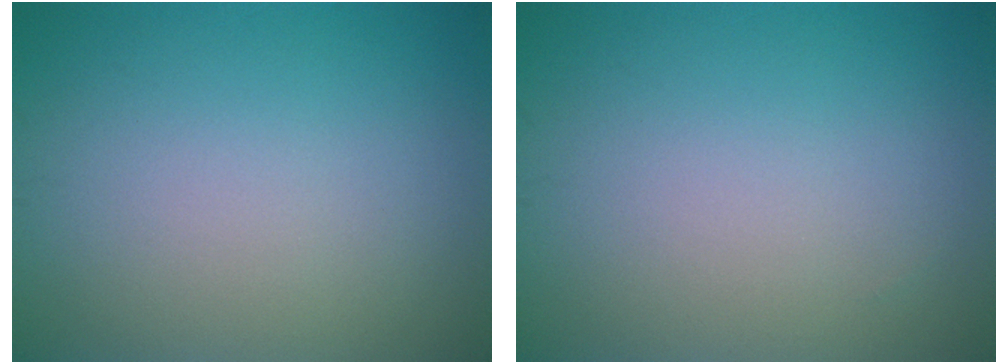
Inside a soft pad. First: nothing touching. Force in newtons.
{"total": 0.0}